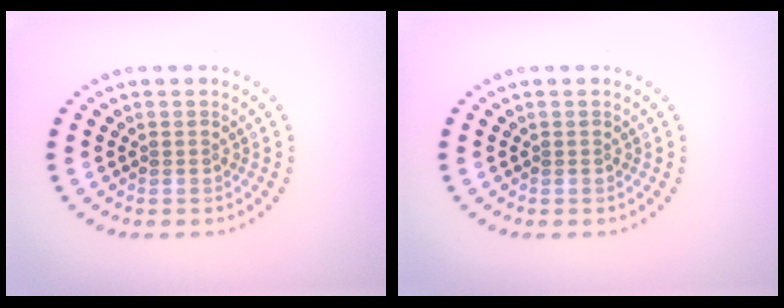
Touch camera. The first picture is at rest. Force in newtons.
{"total": 0.0}